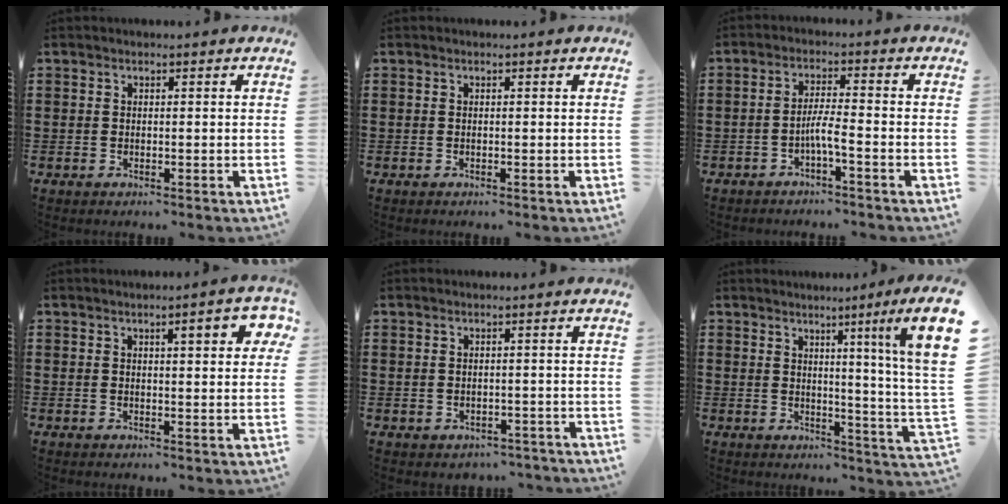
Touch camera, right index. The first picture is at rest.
{"total": 0.0}
{"total": 3.5, "force": [-1.8, 0.2, 3.0], "torque": [-0.062, -0.002, -0.037]}
{"total": 4.3, "force": [1.8, 1.0, 3.8], "torque": [-0.053, -0.002, 0.022]}
{"total": 1.1, "force": [-0.8, 0.8, -0.1], "torque": [-0.004, 0.001, -0.019]}
{"total": 5.7, "force": [2.8, -0.8, 5.0], "torque": [-0.095, -0.027, 0.035]}